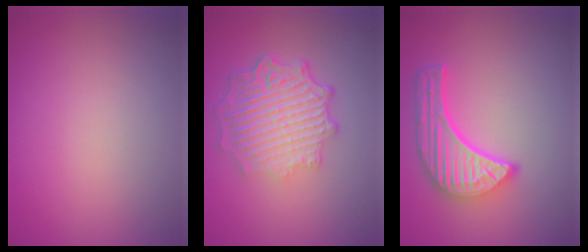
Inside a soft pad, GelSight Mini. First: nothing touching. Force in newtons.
{"total": 6.5, "press": 4.8, "slide": 4.4}
{"total": 6.0, "press": 4.5, "slide": 4.0}